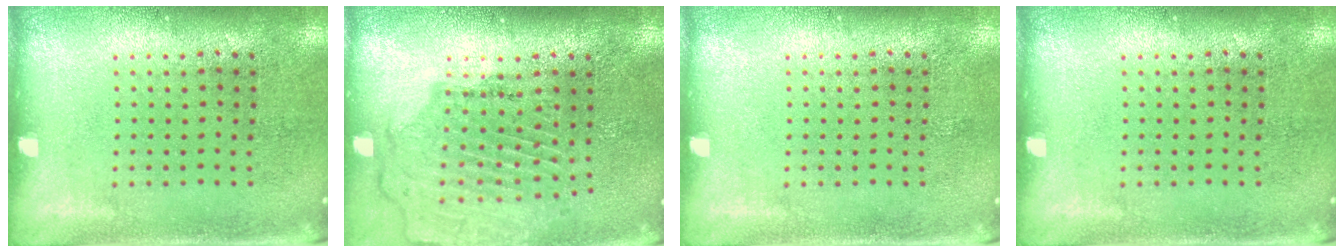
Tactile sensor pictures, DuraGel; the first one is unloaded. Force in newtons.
{"total": 1.6, "press": 1.6, "slide": 0.2}
{"total": 0.0}
{"total": 0.0}